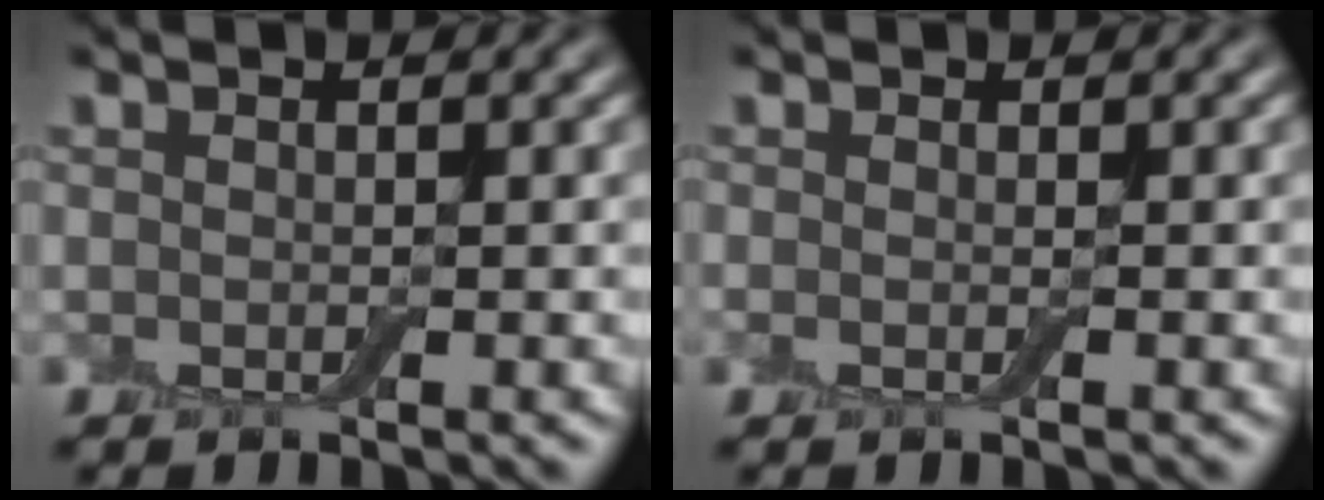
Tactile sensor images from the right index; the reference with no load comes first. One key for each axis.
{"total": 0.0}